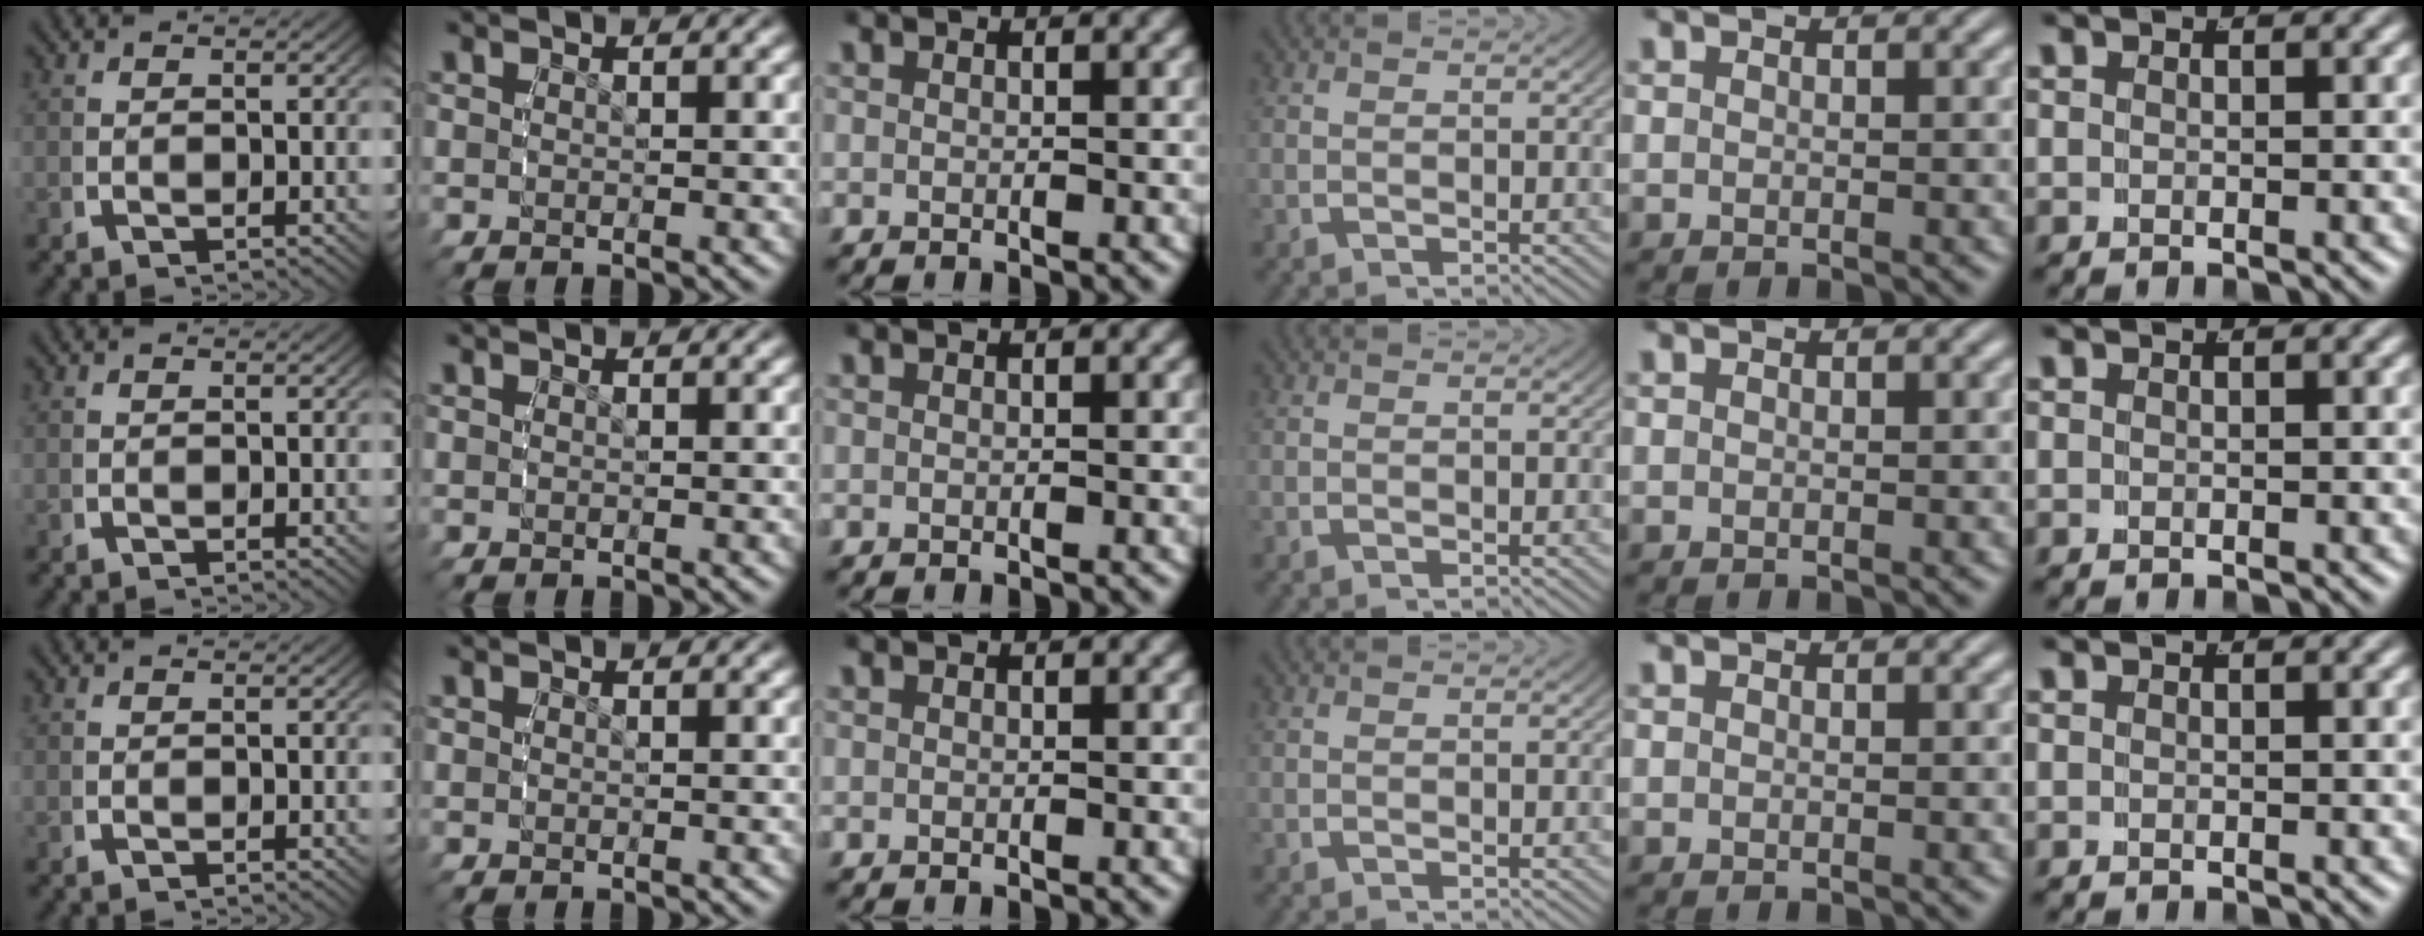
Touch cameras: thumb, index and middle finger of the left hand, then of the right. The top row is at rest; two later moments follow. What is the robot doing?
{"motion": "reach", "object": "photo album"}